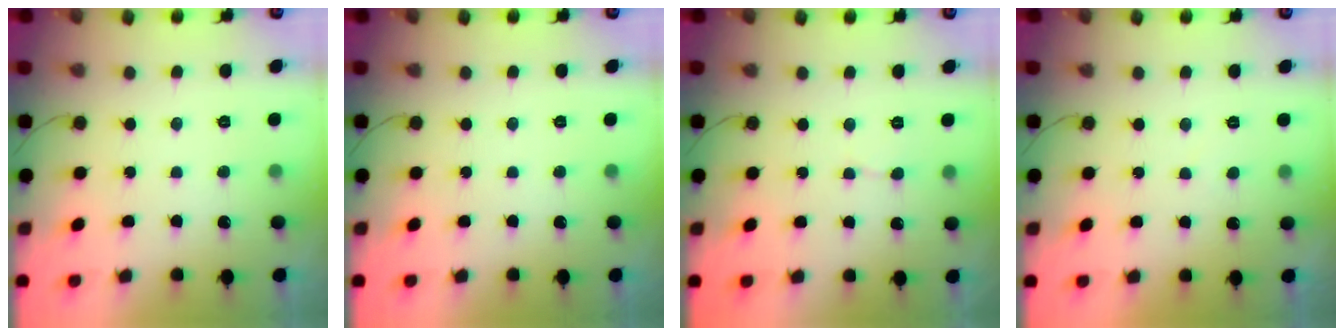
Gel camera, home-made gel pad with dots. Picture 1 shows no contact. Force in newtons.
{"total": 0.0}
{"total": 4.7, "press": 4.6, "slide": 0.5}
{"total": 1.3, "press": 1.3, "slide": 0.4}